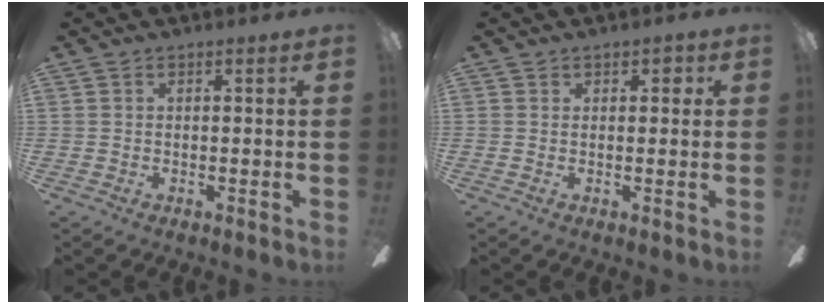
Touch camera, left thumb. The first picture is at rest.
{"total": 1.8, "force": [0.7, 1.0, 1.4], "torque": [-0.012, -0.002, 0.008]}